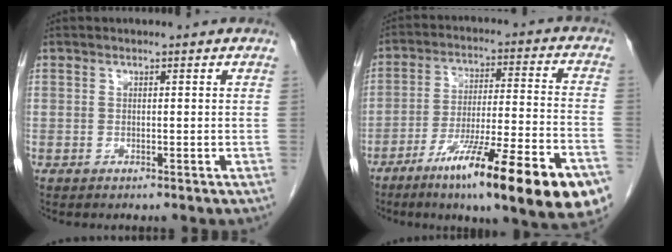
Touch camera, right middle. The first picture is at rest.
{"total": 23.1, "force": [-13.8, 1.6, 18.5], "torque": [-0.214, -0.020, -0.220]}